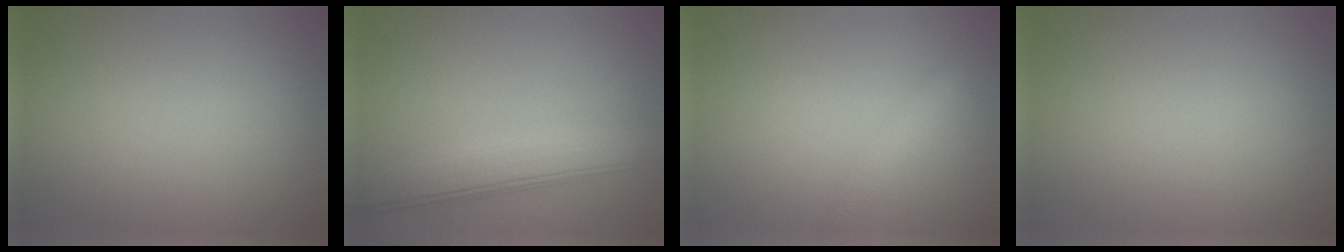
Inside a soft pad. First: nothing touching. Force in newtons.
{"total": 6.3, "press": 6.3, "slide": 0.4}
{"total": 1.7, "press": 1.7, "slide": 0.1}
{"total": 0.0}